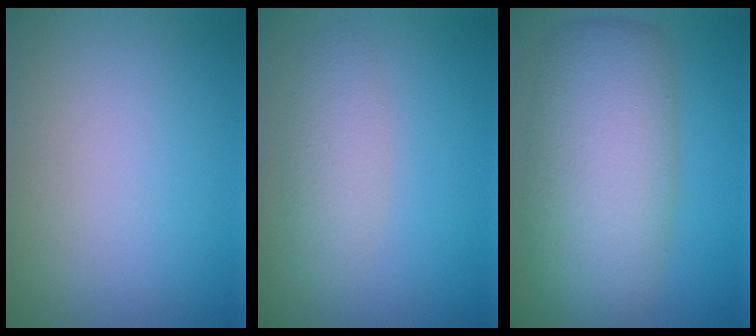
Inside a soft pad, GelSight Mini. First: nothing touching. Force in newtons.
{"total": 2.6, "press": 2.6, "slide": 0.2}
{"total": 8.9, "press": 8.9, "slide": 0.7}